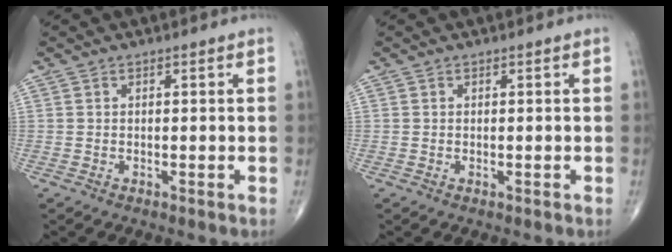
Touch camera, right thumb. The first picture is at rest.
{"total": 0.0}